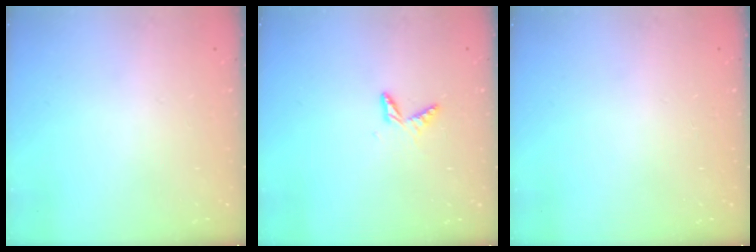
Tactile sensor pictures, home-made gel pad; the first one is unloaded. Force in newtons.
{"total": 4.0, "press": 4.0, "slide": 0.3}
{"total": 0.0}